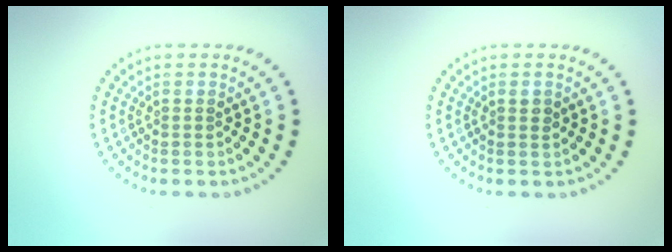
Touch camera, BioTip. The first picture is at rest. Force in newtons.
{"total": 0.8, "press": 0.8, "slide": 0.3}